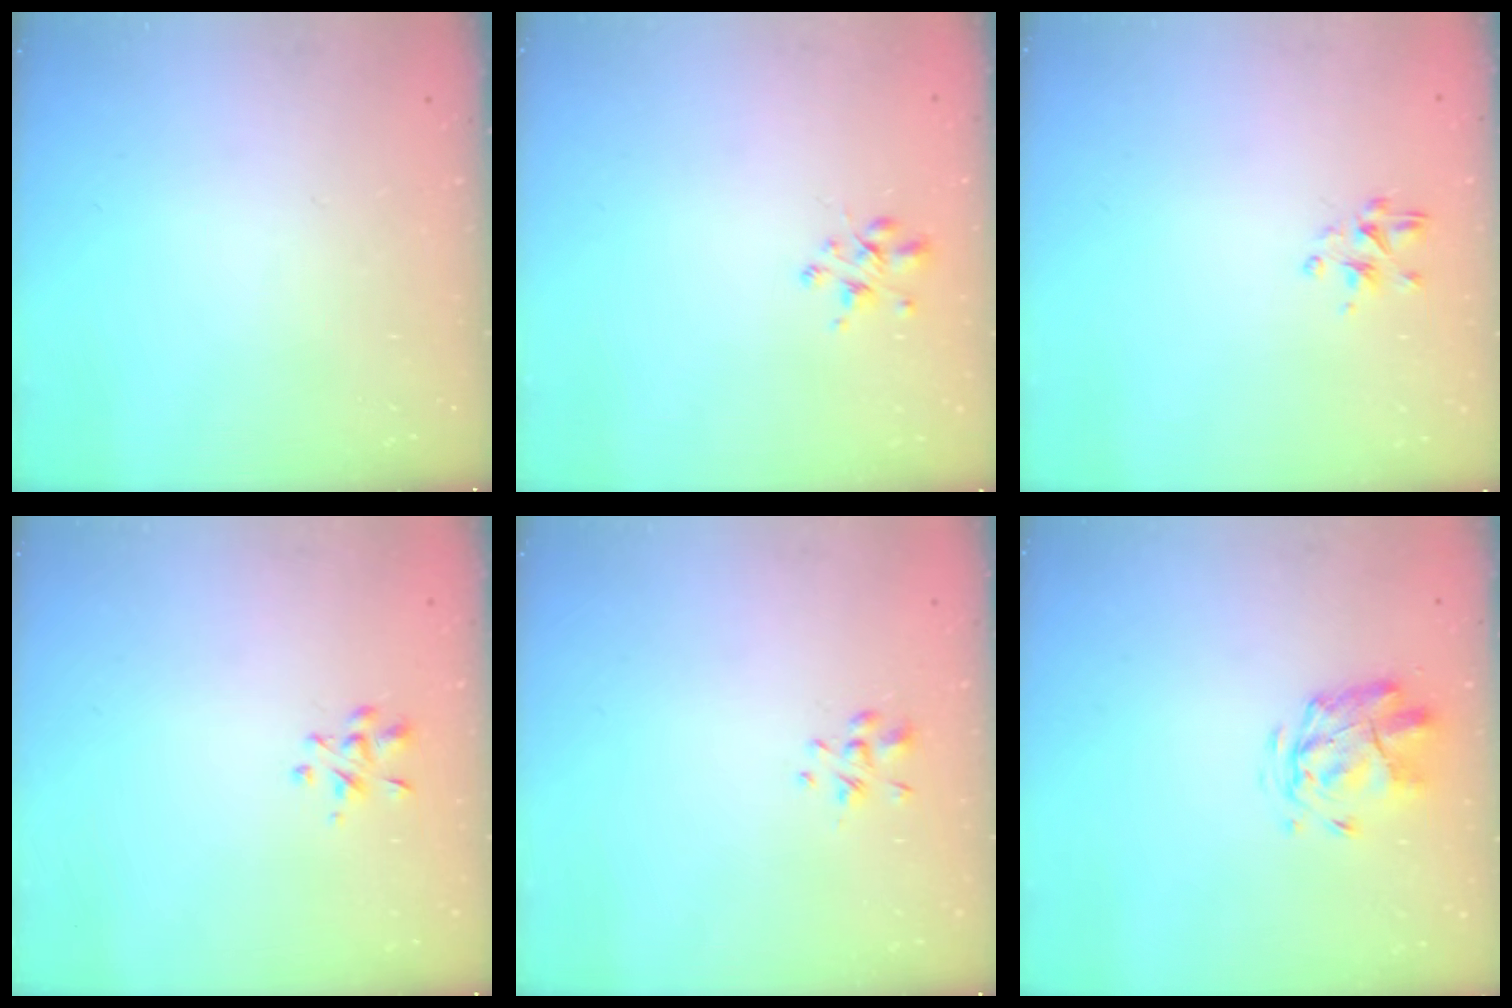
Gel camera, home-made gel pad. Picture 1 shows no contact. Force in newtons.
{"total": 2.5, "press": 2.5, "slide": 0.5}
{"total": 2.8, "press": 2.7, "slide": 0.7}
{"total": 2.9, "press": 2.7, "slide": 1.2}
{"total": 1.3, "press": 1.1, "slide": 0.5}
{"total": 2.9, "press": 2.6, "slide": 1.3}